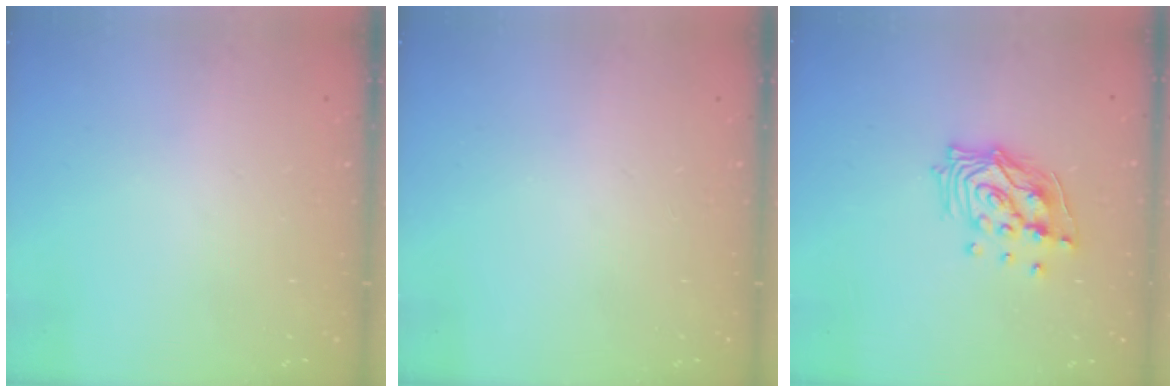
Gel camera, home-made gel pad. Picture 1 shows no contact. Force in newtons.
{"total": 0.0}
{"total": 13.3, "press": 13.2, "slide": 1.1}